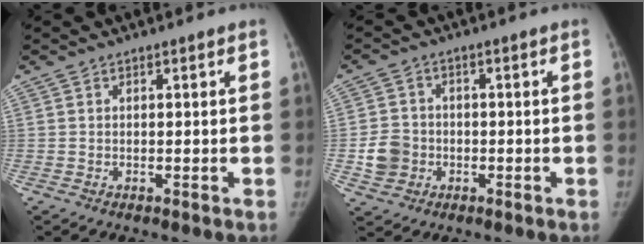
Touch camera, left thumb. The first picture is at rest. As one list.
[{"total": 5.8, "force": [-1.3, 5.2, 2.2], "torque": [-0.029, 0.013, -0.023]}]